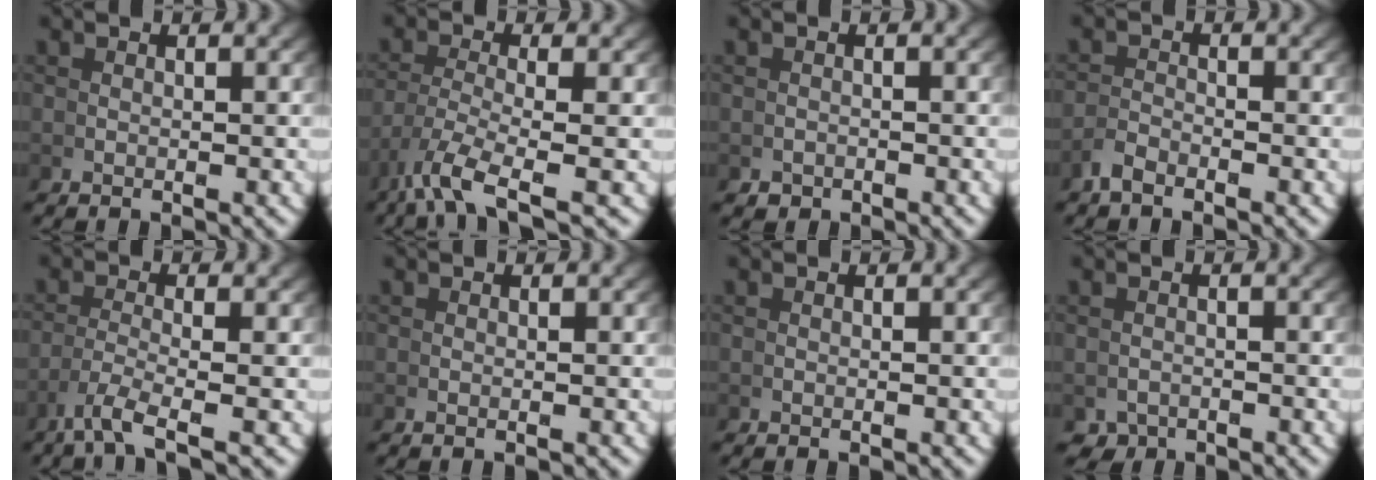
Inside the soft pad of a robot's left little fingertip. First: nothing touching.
{"total": 3.8, "force": [-1.9, 0.7, 3.2], "torque": [-0.083, -0.032, -0.015]}
{"total": 1.1, "force": [-0.9, 0.6, -0.4], "torque": [0.010, -0.010, -0.011]}
{"total": 1.4, "force": [-1.2, -0.7, 0.1], "torque": [0.002, 0.000, -0.026]}
{"total": 3.0, "force": [-1.7, -0.2, 2.5], "torque": [-0.068, -0.021, -0.019]}
{"total": 0.0}
{"total": 0.0}
{"total": 1.9, "force": [-1.5, 1.0, -0.4], "torque": [0.010, -0.017, -0.020]}